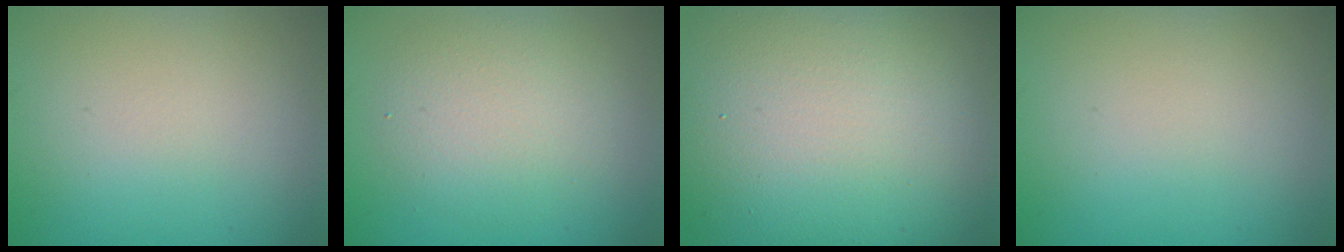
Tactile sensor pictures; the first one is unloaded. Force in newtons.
{"total": 3.9, "press": 3.9, "slide": 0.3}
{"total": 17.1, "press": 17.1, "slide": 0.8}
{"total": 0.0}